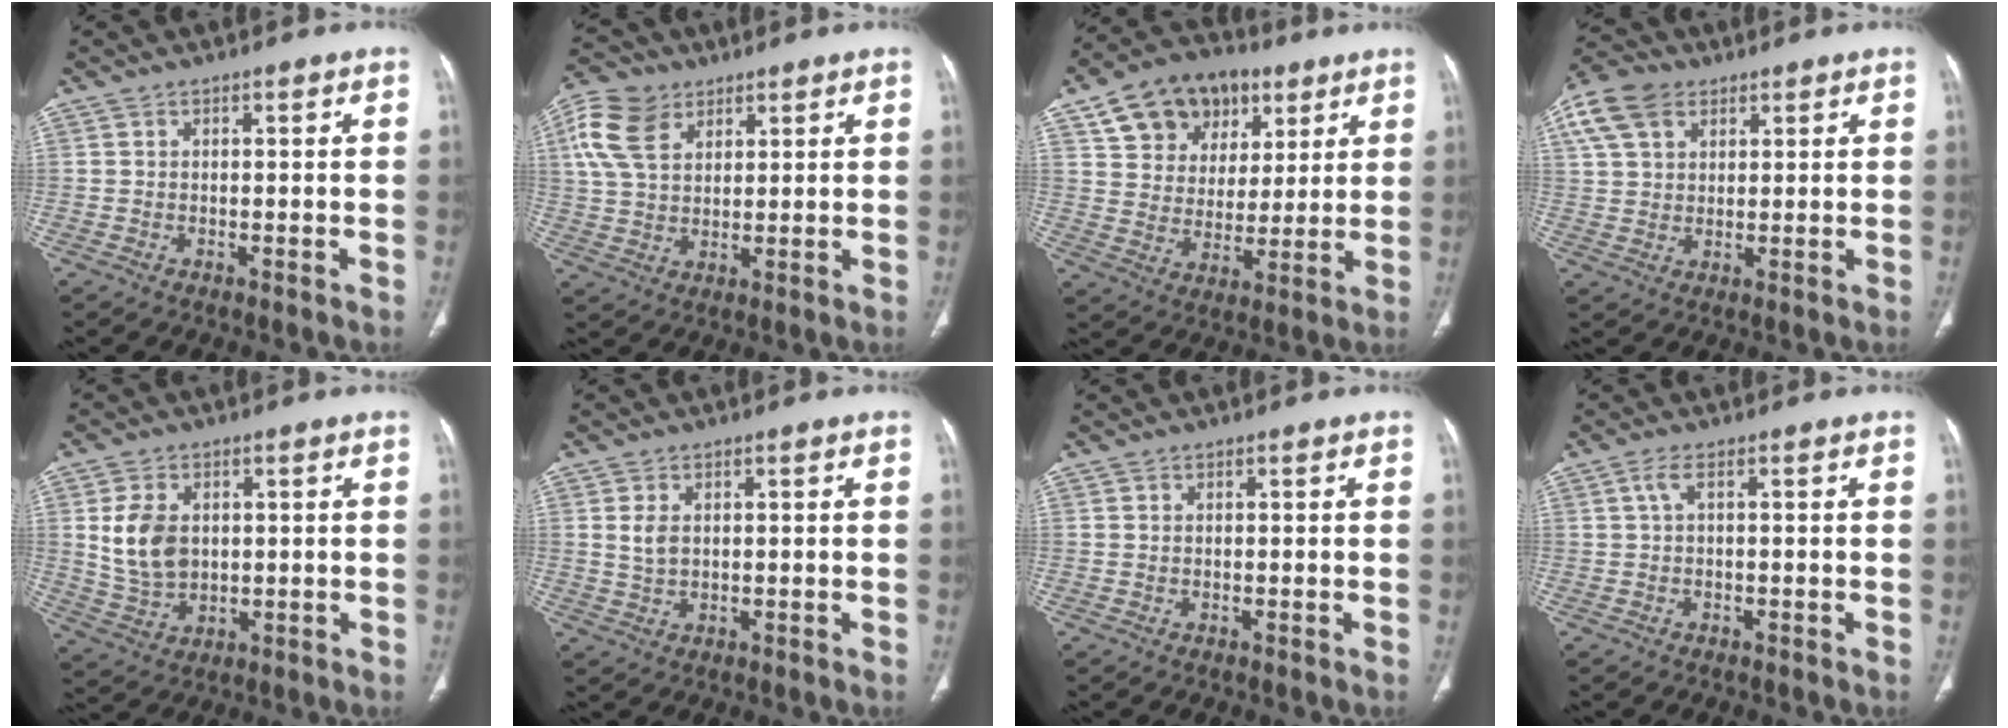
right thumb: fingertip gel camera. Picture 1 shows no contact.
{"total": 11.0, "force": [4.9, 7.4, 6.5], "torque": [-0.118, -0.001, 0.093]}
{"total": 16.3, "force": [8.3, 12.0, 7.4], "torque": [-0.082, -0.005, 0.140]}
{"total": 11.9, "force": [5.6, 8.2, 6.5], "torque": [-0.130, 0.012, 0.104]}
{"total": 9.2, "force": [1.6, 6.5, 6.4], "torque": [-0.108, -0.006, 0.042]}
{"total": 3.2, "force": [0.8, 2.0, 2.4], "torque": [-0.045, -0.003, 0.019]}
{"total": 0.0}
{"total": 1.5, "force": [0.3, 0.4, 1.4], "torque": [-0.034, 0.010, 0.004]}